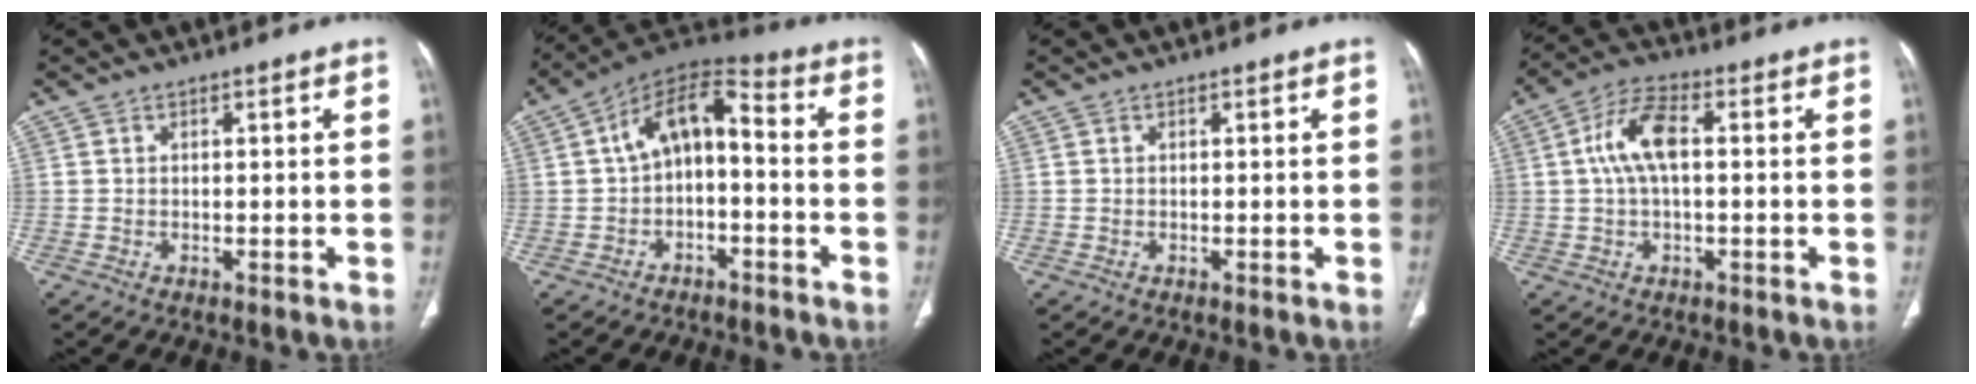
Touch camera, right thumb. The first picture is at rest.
{"total": 10.6, "force": [-0.5, 6.0, 8.7], "torque": [-0.131, 0.054, -0.020]}
{"total": 0.0}
{"total": 8.2, "force": [0.9, 3.7, 7.2], "torque": [-0.153, 0.024, 0.013]}